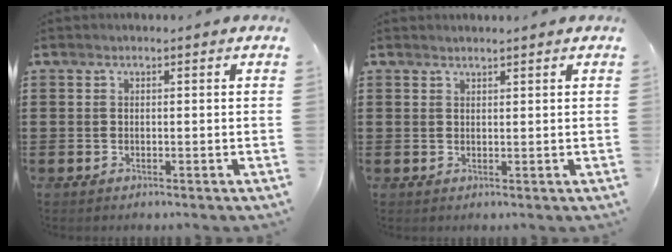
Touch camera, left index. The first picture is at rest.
{"total": 1.0, "force": [1.0, -0.1, 0.2], "torque": [-0.004, -0.002, 0.020]}